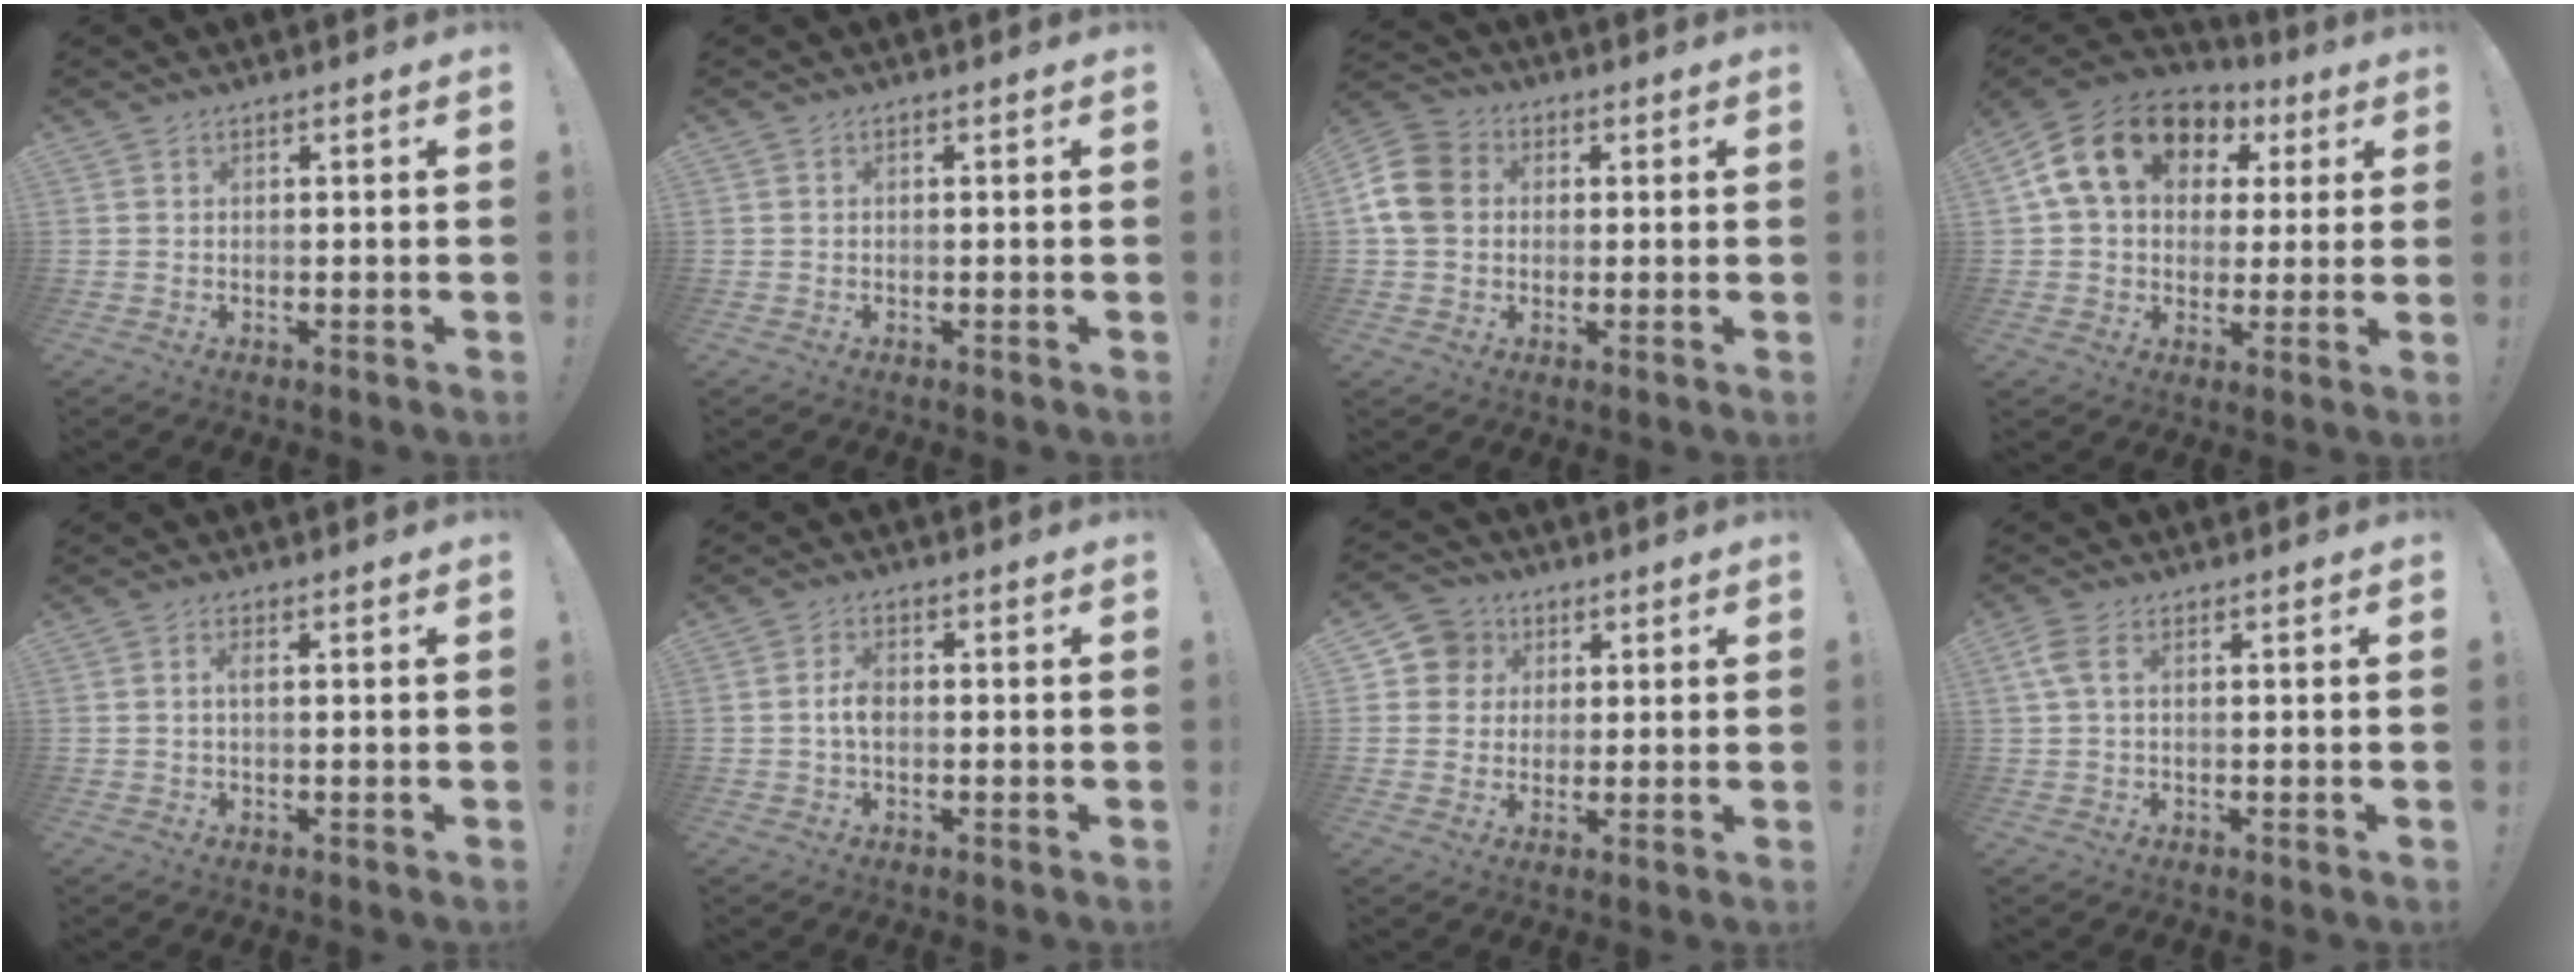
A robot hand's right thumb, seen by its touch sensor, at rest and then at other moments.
{"total": 0.0}
{"total": 11.4, "force": [1.3, 9.3, 6.5], "torque": [-0.128, 0.012, 0.028]}
{"total": 18.5, "force": [7.2, 13.0, 11.0], "torque": [-0.185, -0.002, 0.136]}
{"total": 1.8, "force": [0.1, 0.3, 1.8], "torque": [-0.040, 0.007, 0.001]}
{"total": 4.2, "force": [-0.6, 2.1, 3.6], "torque": [-0.068, 0.008, -0.013]}
{"total": 7.6, "force": [2.0, 7.2, 1.6], "torque": [-0.025, -0.002, 0.043]}
{"total": 3.7, "force": [0.9, 1.4, 3.3], "torque": [-0.075, 0.002, 0.017]}